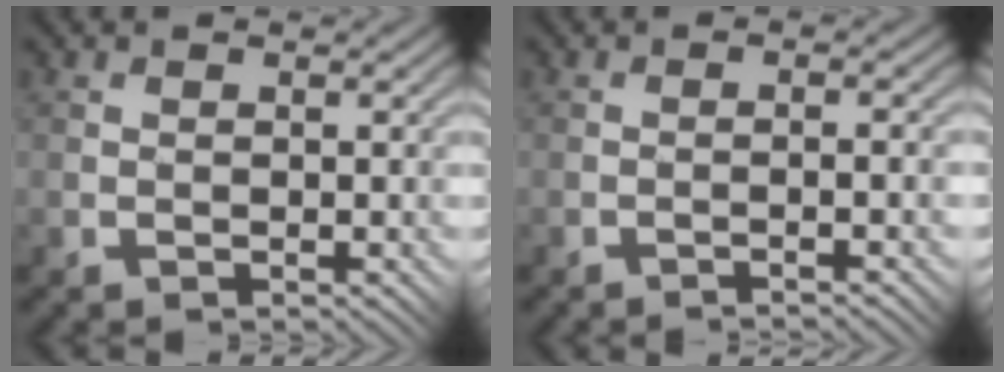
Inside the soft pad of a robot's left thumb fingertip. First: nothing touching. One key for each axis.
{"total": 2.3, "fx": -1.3, "fy": -0.4, "fz": 1.9, "tx": -0.026, "ty": 0.012, "tz": -0.023}